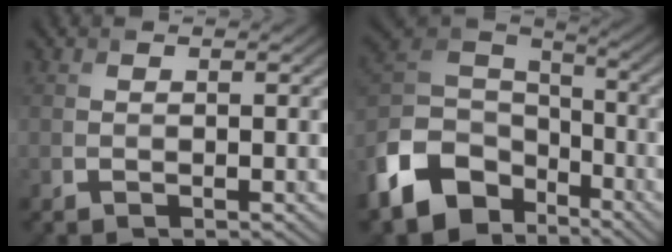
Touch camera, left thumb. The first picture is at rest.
{"total": 14.6, "force": [-7.4, 10.1, 7.5], "torque": [-0.208, -0.026, -0.145]}